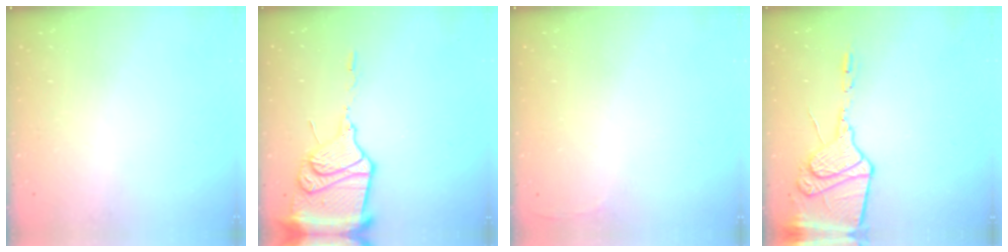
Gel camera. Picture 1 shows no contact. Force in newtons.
{"total": 16.9, "press": 16.8, "slide": 1.8}
{"total": 2.5, "press": 2.4, "slide": 0.9}
{"total": 15.2, "press": 15.1, "slide": 2.1}